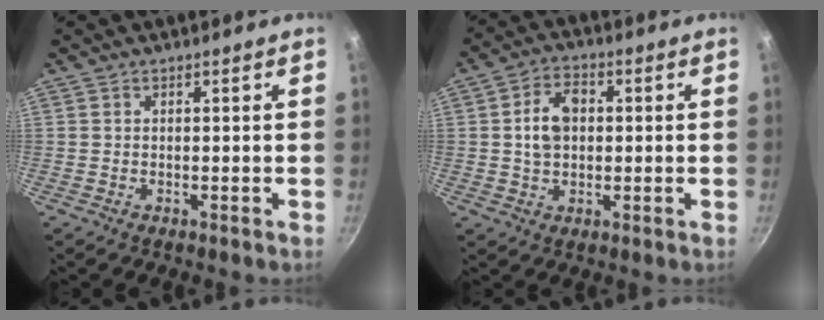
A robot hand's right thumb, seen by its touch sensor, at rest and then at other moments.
{"total": 7.8, "force": [0.8, 5.4, 5.5], "torque": [-0.080, 0.014, 0.010]}